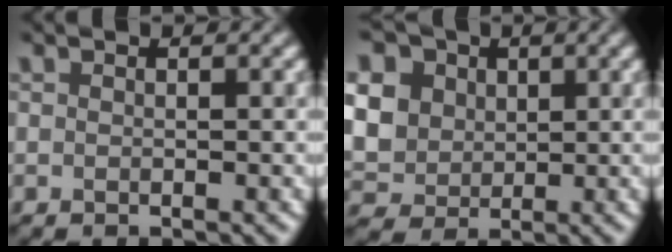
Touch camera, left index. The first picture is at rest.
{"total": 12.7, "force": [4.3, 10.3, 6.0], "torque": [-0.158, 0.022, 0.073]}